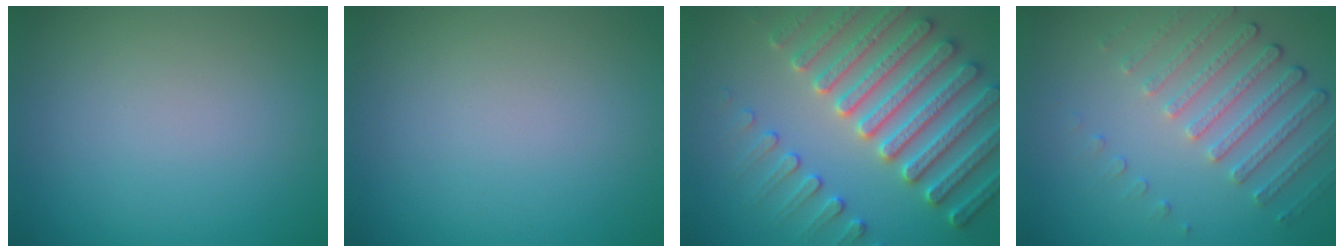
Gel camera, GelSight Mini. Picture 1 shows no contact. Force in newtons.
{"total": 0.0}
{"total": 7.4, "press": 7.2, "slide": 2.0}
{"total": 4.5, "press": 3.3, "slide": 3.1}